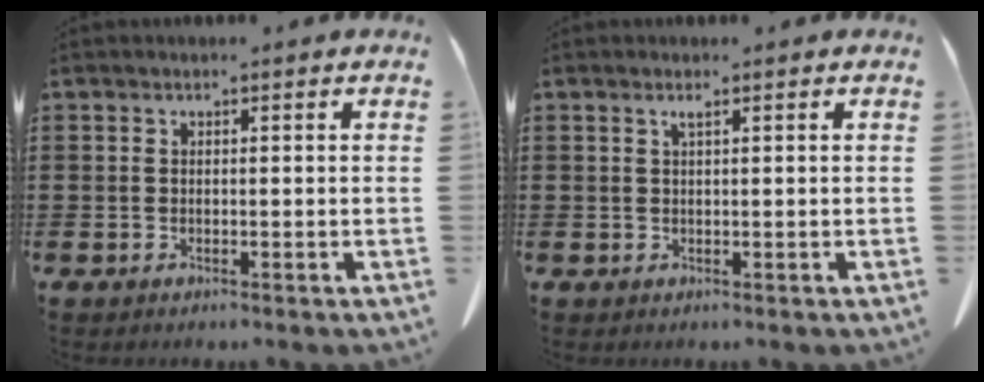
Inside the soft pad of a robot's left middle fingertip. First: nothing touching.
{"total": 0.9, "force": [0.5, 0.1, 0.8], "torque": [-0.016, 0.001, 0.009]}